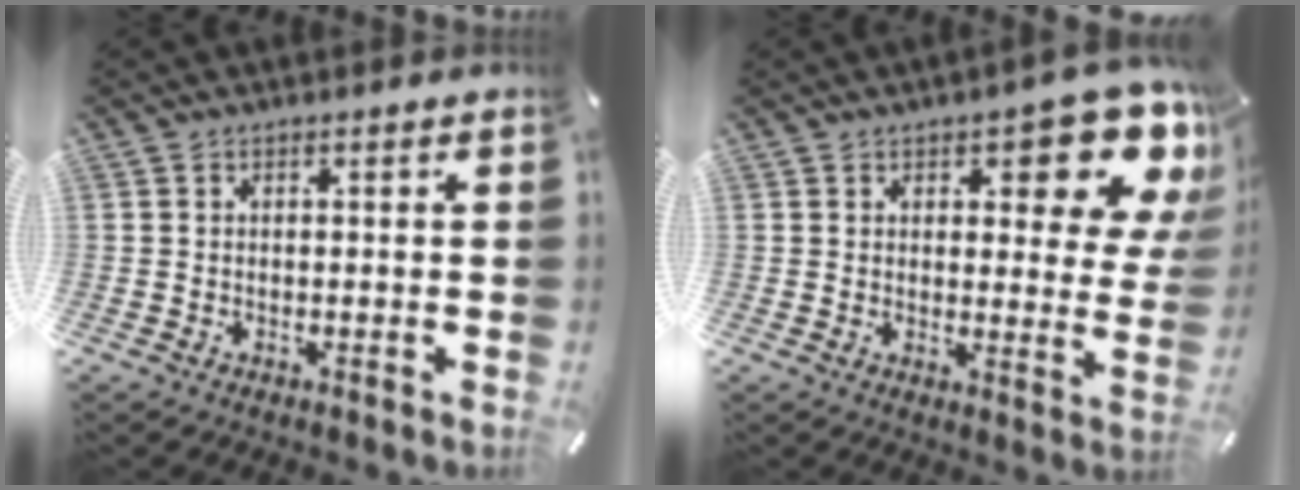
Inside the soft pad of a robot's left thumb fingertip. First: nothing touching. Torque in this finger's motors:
{"motor_torque": [1.86, 0.53, 0.68, 0.15, 0.14]}